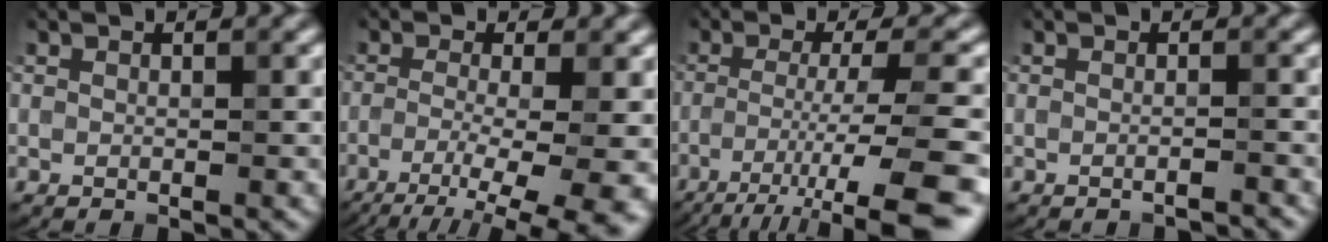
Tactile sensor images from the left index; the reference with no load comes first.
{"total": 8.8, "force": [-4.2, 2.7, 7.3], "torque": [-0.097, -0.018, -0.053]}
{"total": 9.7, "force": [-5.8, 1.3, 7.6], "torque": [-0.101, 0.004, -0.096]}
{"total": 1.4, "force": [-1.2, 0.2, 0.8], "torque": [-0.001, -0.001, -0.025]}